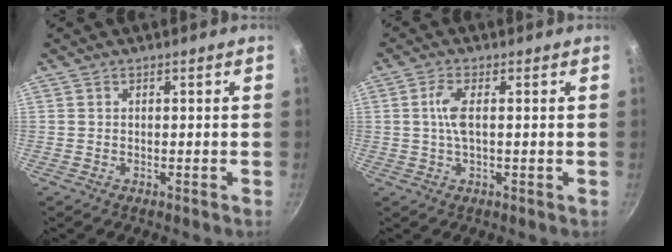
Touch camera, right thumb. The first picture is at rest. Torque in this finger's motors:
{"motor_torque": [0.51, 0.41, 0.66, 0.03, 0.07]}